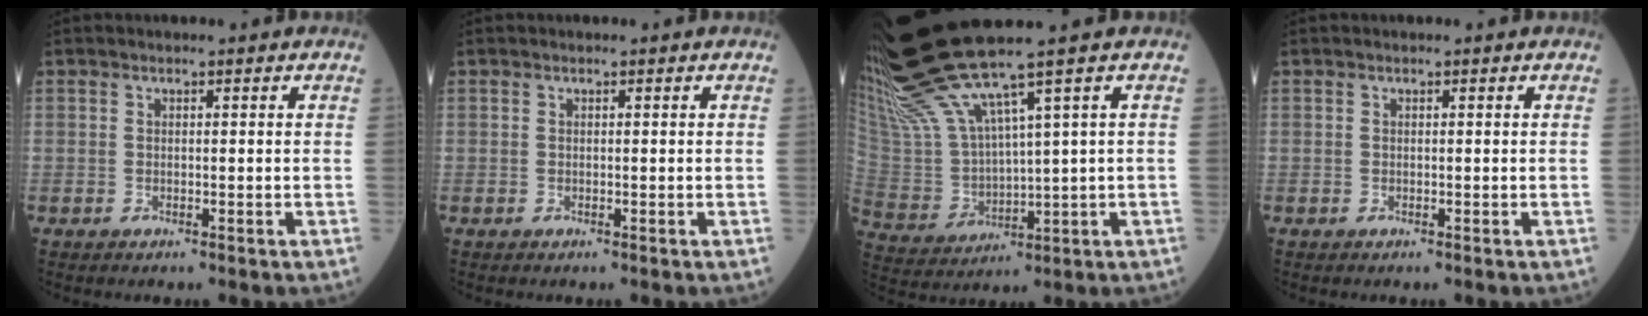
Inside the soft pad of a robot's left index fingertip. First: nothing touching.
{"total": 0.0}
{"total": 11.0, "force": [8.9, -1.3, 6.4], "torque": [-0.147, -0.003, 0.194]}
{"total": 0.0}